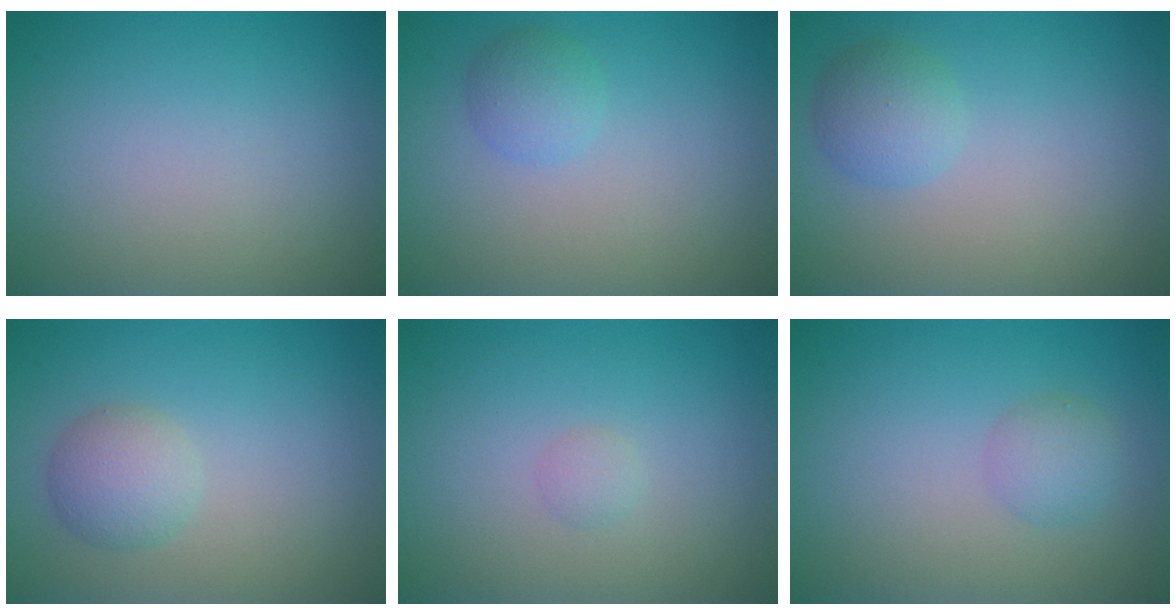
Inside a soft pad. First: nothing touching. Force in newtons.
{"total": 1.8, "press": 1.8, "slide": 0.1}
{"total": 2.5, "press": 2.5, "slide": 0.2}
{"total": 2.7, "press": 2.7, "slide": 0.1}
{"total": 0.7, "press": 0.7, "slide": 0.0}
{"total": 1.9, "press": 1.9, "slide": 0.1}